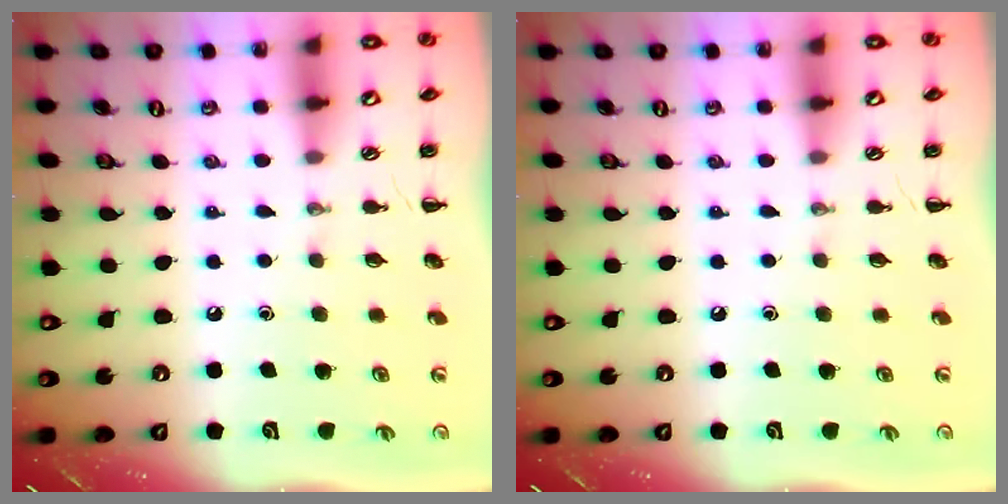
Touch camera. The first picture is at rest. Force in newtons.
{"total": 0.0}